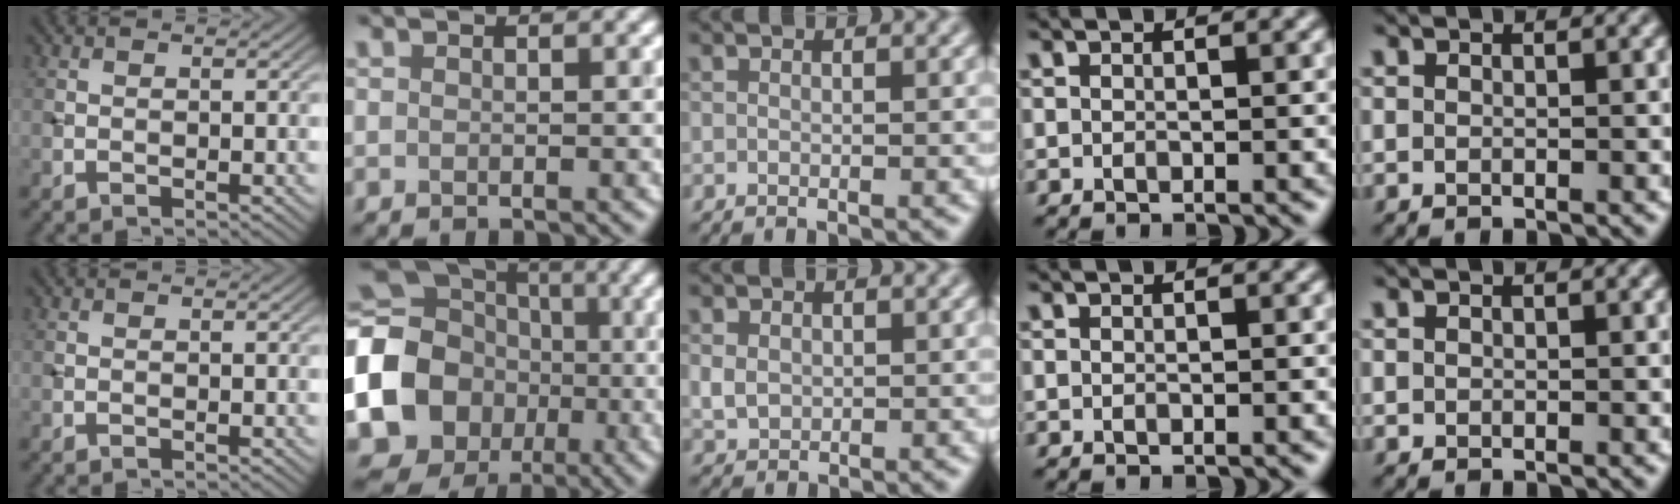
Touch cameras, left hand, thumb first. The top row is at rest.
{"index": {"total": 18.7, "force": [-2.5, 16.7, 8.1], "torque": [-0.180, -0.022, -0.086]}, "middle": {"total": 1.6, "force": [0.2, 1.3, 0.8], "torque": [-0.020, -0.001, 0.005]}}